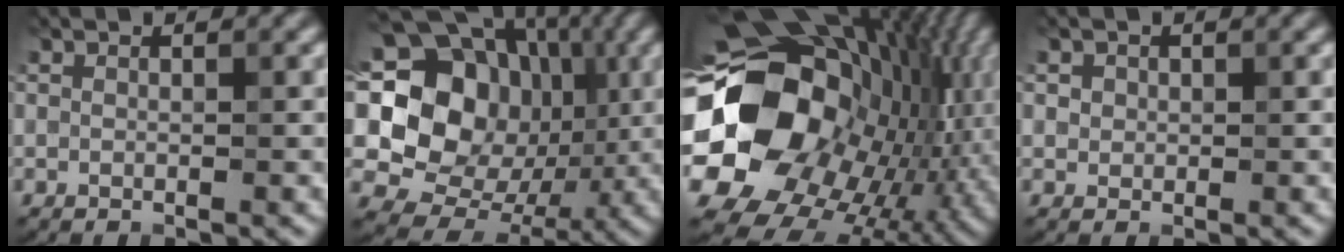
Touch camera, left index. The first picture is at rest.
{"total": 15.1, "force": [2.1, 12.8, 7.8], "torque": [-0.129, 0.012, 0.028]}
{"total": 22.2, "force": [-0.6, 17.5, 13.7], "torque": [-0.258, -0.037, -0.038]}
{"total": 1.1, "force": [0.3, 1.0, 0.3], "torque": [0.001, -0.004, 0.007]}